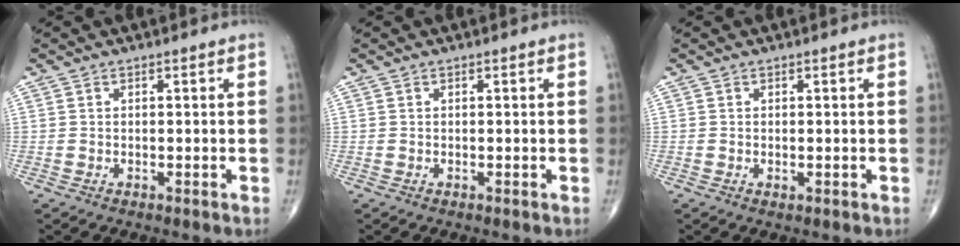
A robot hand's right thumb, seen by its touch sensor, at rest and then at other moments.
{"total": 0.0}
{"total": 0.6, "force": [-0.1, 0.3, 0.5], "torque": [-0.010, -0.003, -0.001]}